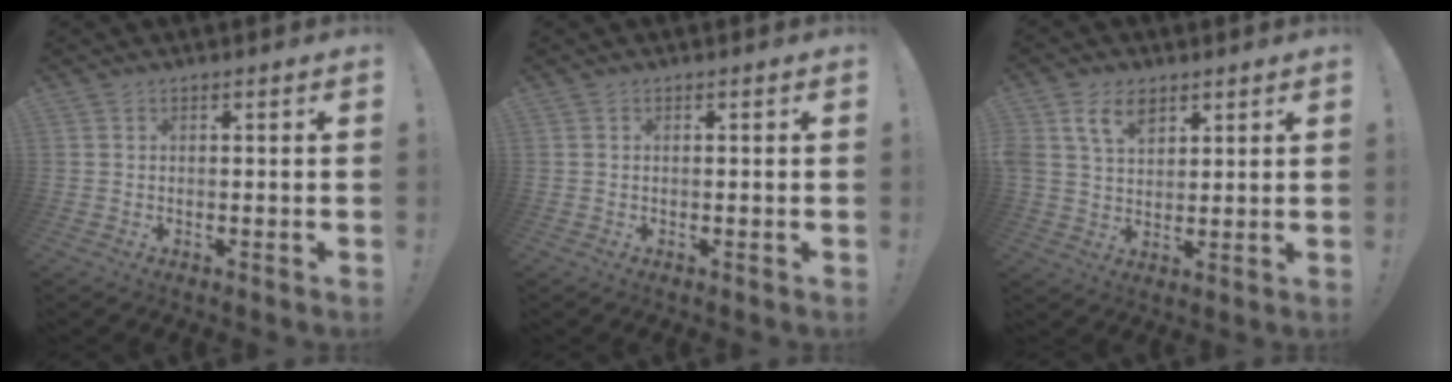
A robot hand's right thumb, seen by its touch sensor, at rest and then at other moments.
{"total": 0.0}
{"total": 8.2, "force": [4.6, 5.0, 4.6], "torque": [-0.084, -0.005, 0.089]}